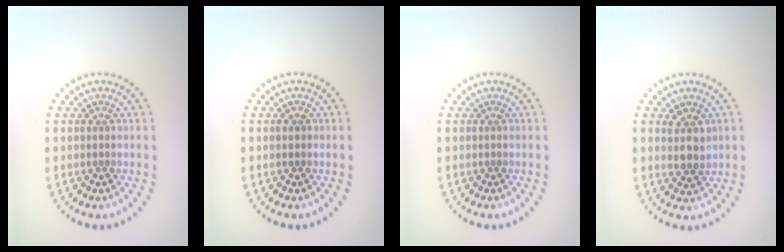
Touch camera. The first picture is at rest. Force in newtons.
{"total": 0.9, "press": 0.8, "slide": 0.1}
{"total": 0.0}
{"total": 2.2, "press": 1.9, "slide": 1.0}